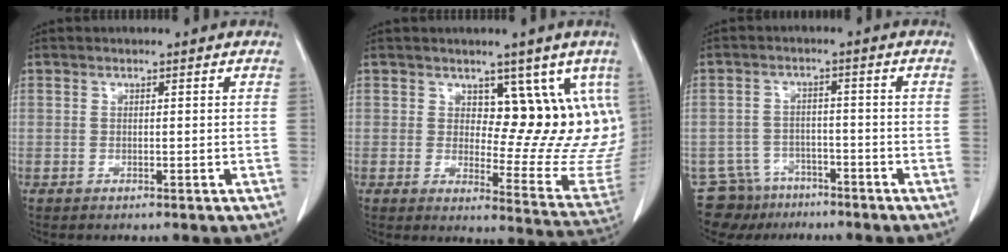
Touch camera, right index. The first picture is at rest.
{"total": 13.0, "force": [6.6, 6.0, 9.5], "torque": [-0.094, -0.018, 0.086]}
{"total": 7.2, "force": [-5.6, 4.5, 0.1], "torque": [0.003, 0.019, -0.088]}